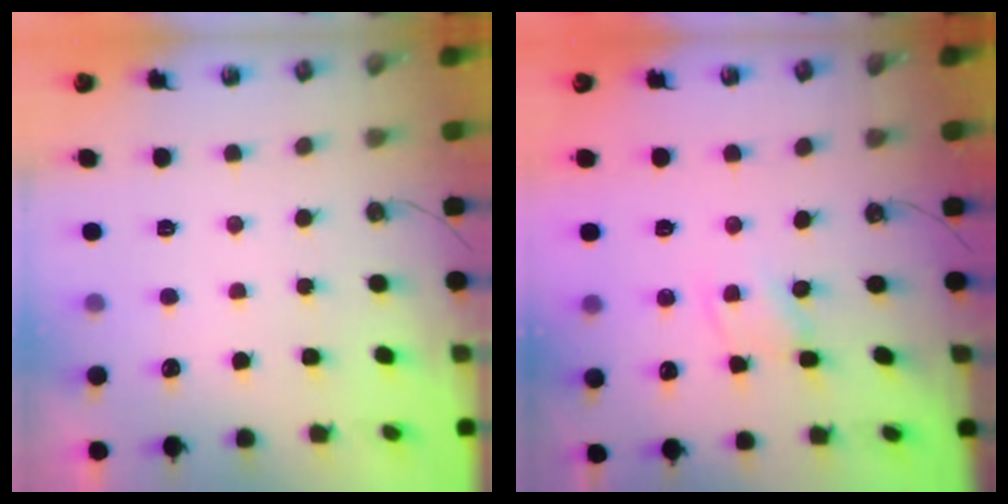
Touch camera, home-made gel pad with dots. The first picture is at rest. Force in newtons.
{"total": 1.9, "press": 1.9, "slide": 0.2}